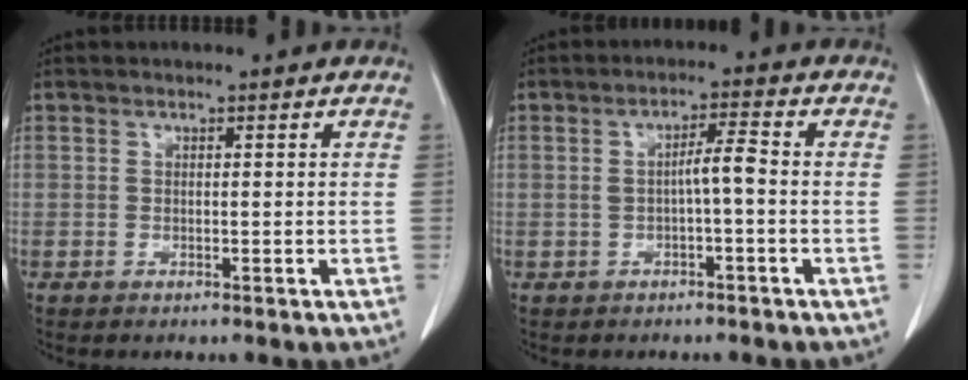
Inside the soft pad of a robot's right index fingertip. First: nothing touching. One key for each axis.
{"total": 3.4, "fx": -0.4, "fy": 0.2, "fz": 3.3, "tx": -0.053, "ty": 0.009, "tz": -0.003}